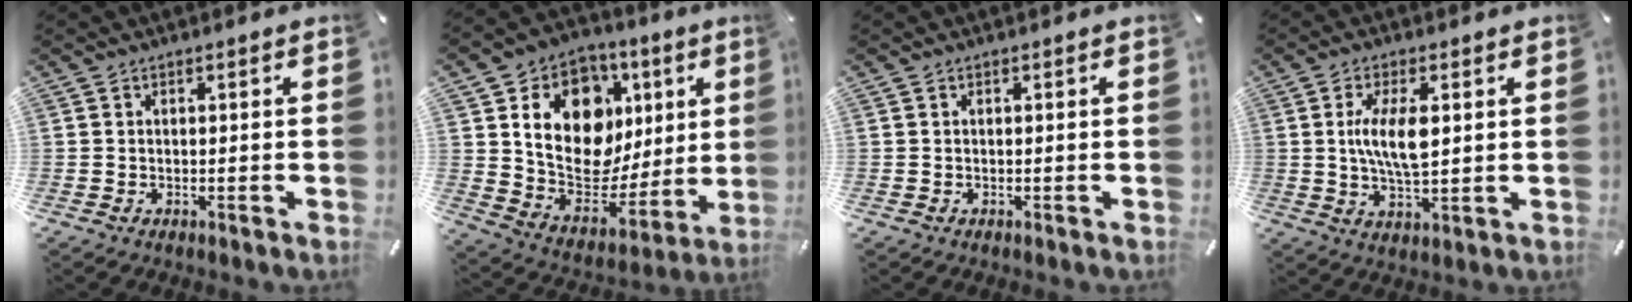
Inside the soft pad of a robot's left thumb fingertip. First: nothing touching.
{"total": 19.6, "force": [6.3, 14.3, 11.8], "torque": [-0.207, -0.034, 0.115]}
{"total": 0.0}
{"total": 8.9, "force": [1.5, 3.4, 8.1], "torque": [-0.170, -0.003, 0.018]}